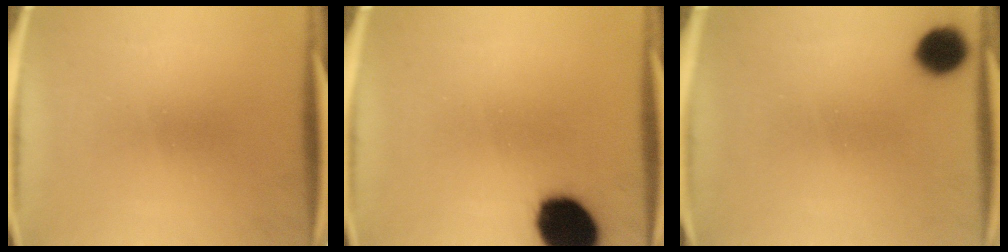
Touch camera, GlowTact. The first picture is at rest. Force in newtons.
{"total": 15.1}
{"total": 8.1}